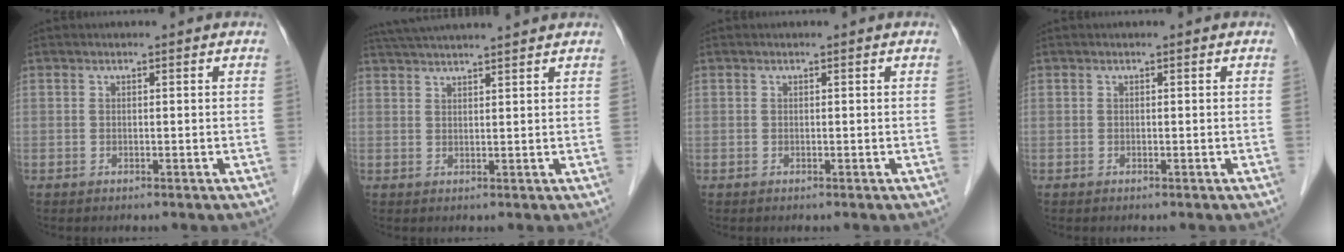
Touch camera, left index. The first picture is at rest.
{"total": 10.7, "force": [9.8, -0.5, 4.3], "torque": [-0.077, 0.035, 0.143]}
{"total": 0.0}
{"total": 0.0}